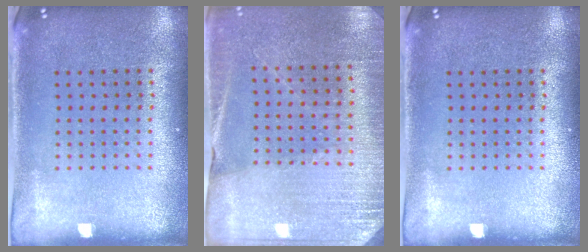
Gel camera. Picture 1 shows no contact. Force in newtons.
{"total": 2.7, "press": 2.6, "slide": 0.3}
{"total": 0.0}